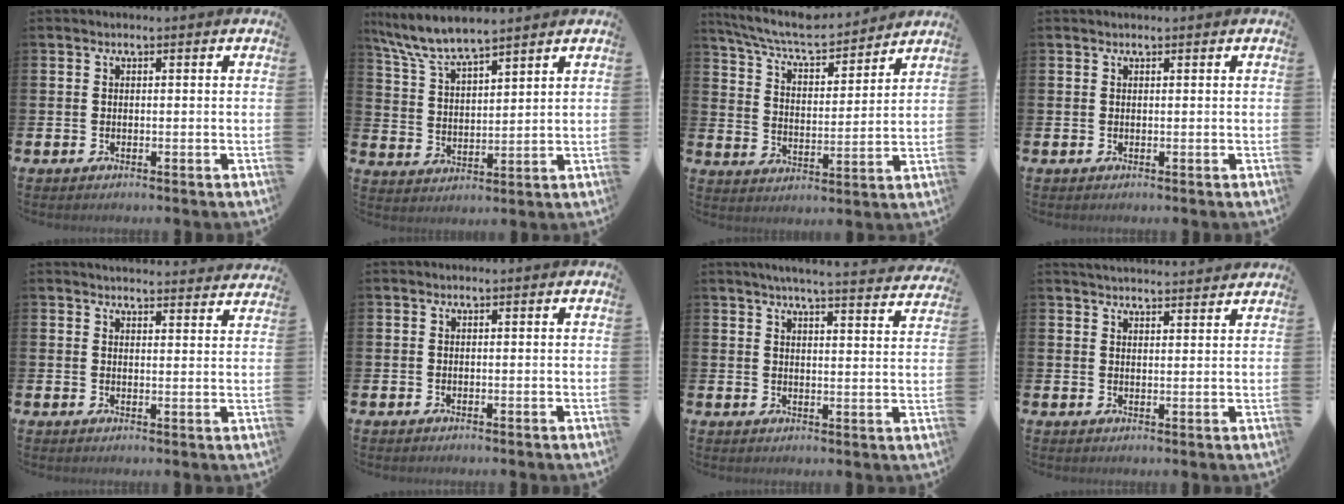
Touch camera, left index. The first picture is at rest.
{"total": 7.3, "force": [6.9, 0.8, 2.4], "torque": [-0.079, -0.028, 0.124]}
{"total": 7.9, "force": [7.3, 1.4, 2.7], "torque": [-0.083, -0.047, 0.126]}
{"total": 0.0}
{"total": 3.6, "force": [3.6, 0.2, 0.0], "torque": [0.002, -0.024, 0.064]}
{"total": 0.0}
{"total": 5.1, "force": [4.9, -0.4, 1.4], "torque": [-0.032, -0.031, 0.083]}
{"total": 3.4, "force": [3.4, 0.0, 0.2], "torque": [-0.010, -0.018, 0.062]}